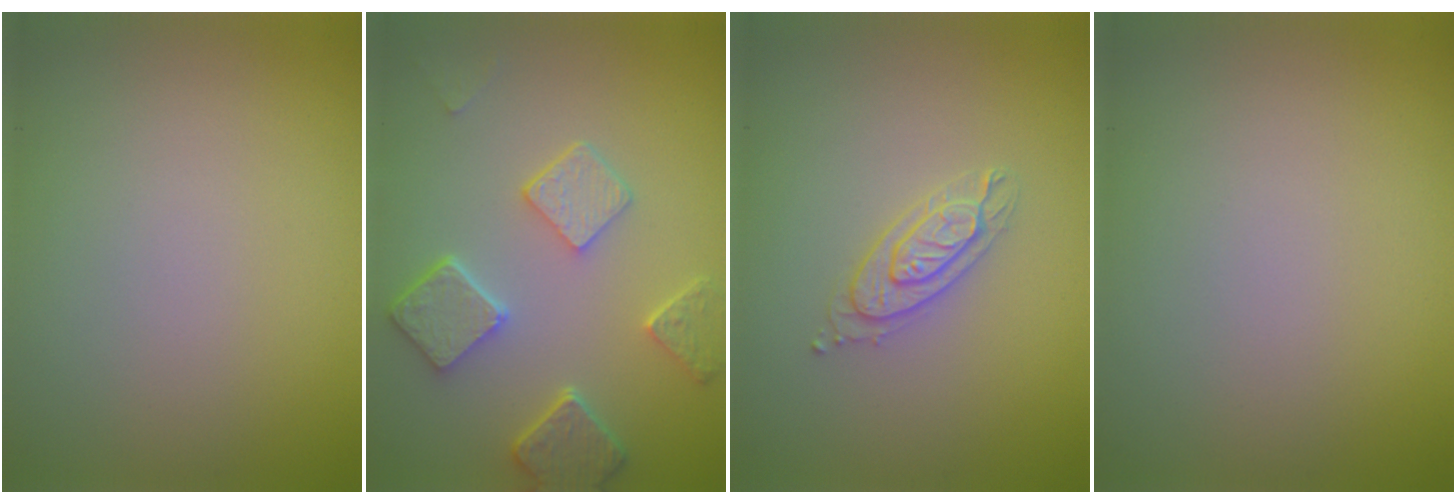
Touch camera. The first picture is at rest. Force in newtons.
{"total": 5.0, "press": 3.9, "slide": 3.0}
{"total": 2.2, "press": 2.2, "slide": 0.3}
{"total": 0.0}